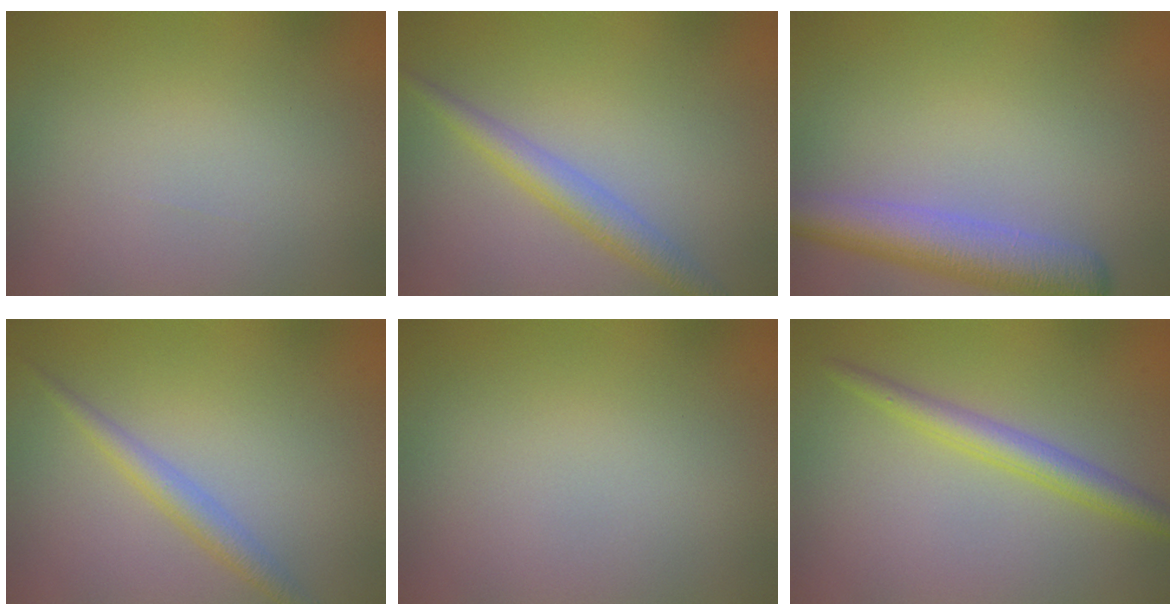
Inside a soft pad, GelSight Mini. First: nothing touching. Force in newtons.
{"total": 2.7, "press": 2.7, "slide": 0.2}
{"total": 5.1, "press": 5.1, "slide": 0.3}
{"total": 2.0, "press": 2.0, "slide": 0.1}
{"total": 0.0}
{"total": 2.7, "press": 2.7, "slide": 0.1}